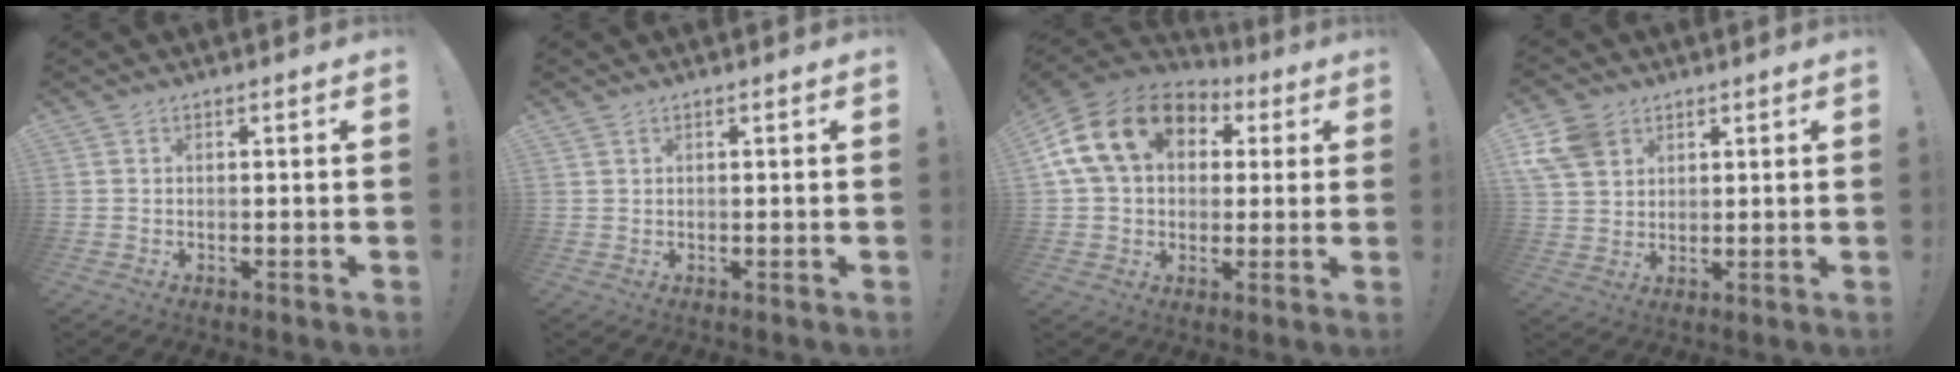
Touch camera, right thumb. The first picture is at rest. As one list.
[{"total": 0.6, "force": [0.4, 0.3, 0.2], "torque": [-0.006, 0.000, 0.008]}, {"total": 19.1, "force": [6.0, 13.5, 12.1], "torque": [-0.204, -0.002, 0.111]}, {"total": 9.7, "force": [4.9, 7.1, 4.3], "torque": [-0.093, -0.018, 0.101]}]